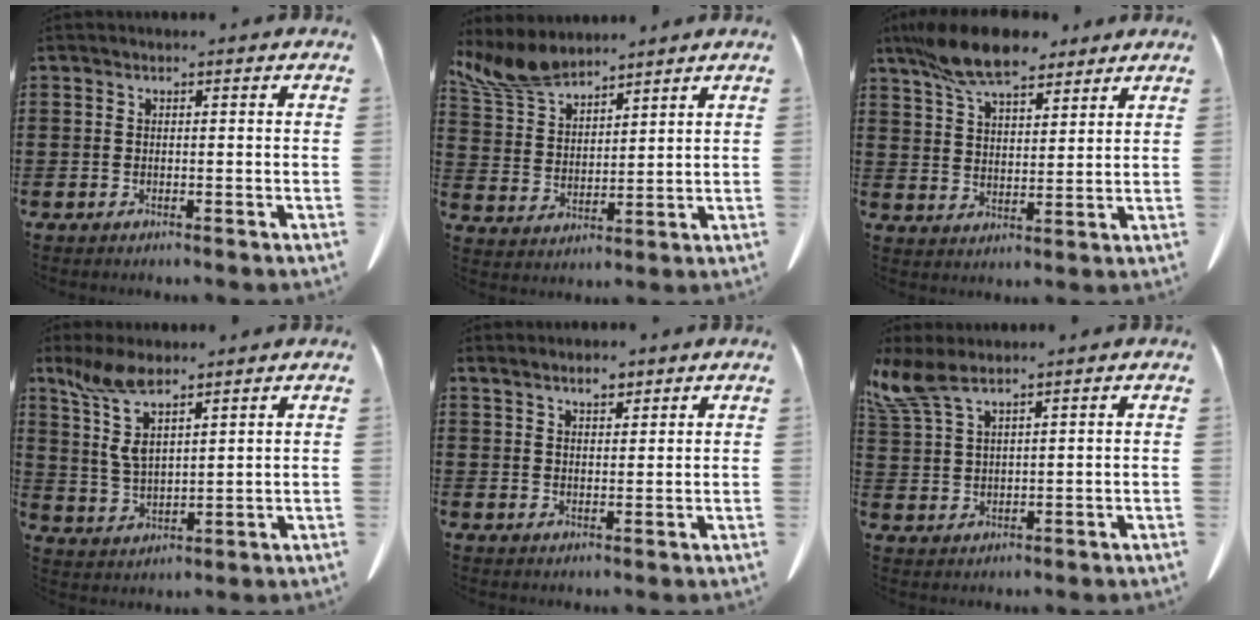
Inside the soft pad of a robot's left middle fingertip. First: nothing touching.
{"total": 7.8, "force": [6.6, 2.7, 3.1], "torque": [-0.088, -0.020, 0.123]}
{"total": 10.1, "force": [8.0, 3.3, 5.2], "torque": [-0.124, -0.011, 0.150]}
{"total": 9.0, "force": [5.5, 3.3, 6.3], "torque": [-0.157, -0.017, 0.097]}
{"total": 2.8, "force": [2.6, 0.7, 0.9], "torque": [-0.024, 0.001, 0.049]}
{"total": 5.6, "force": [4.0, 1.4, 3.6], "torque": [-0.098, -0.017, 0.070]}